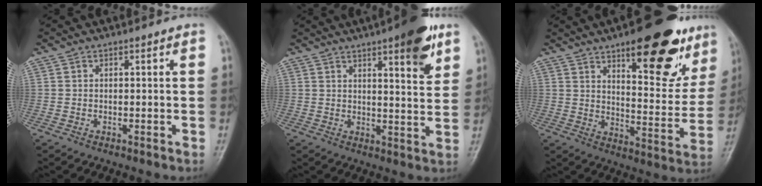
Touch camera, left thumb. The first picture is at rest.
{"total": 11.2, "force": [6.2, 2.8, 8.8], "torque": [-0.101, -0.028, 0.079]}
{"total": 22.3, "force": [12.9, 8.2, 16.2], "torque": [-0.168, -0.052, 0.184]}